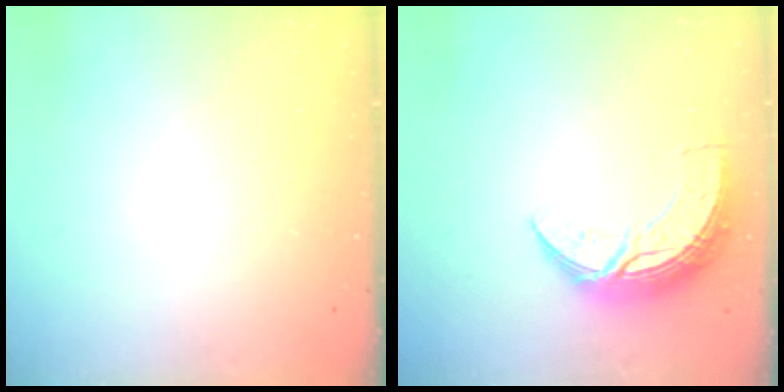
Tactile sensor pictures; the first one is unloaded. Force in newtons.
{"total": 12.7, "press": 12.6, "slide": 0.6}